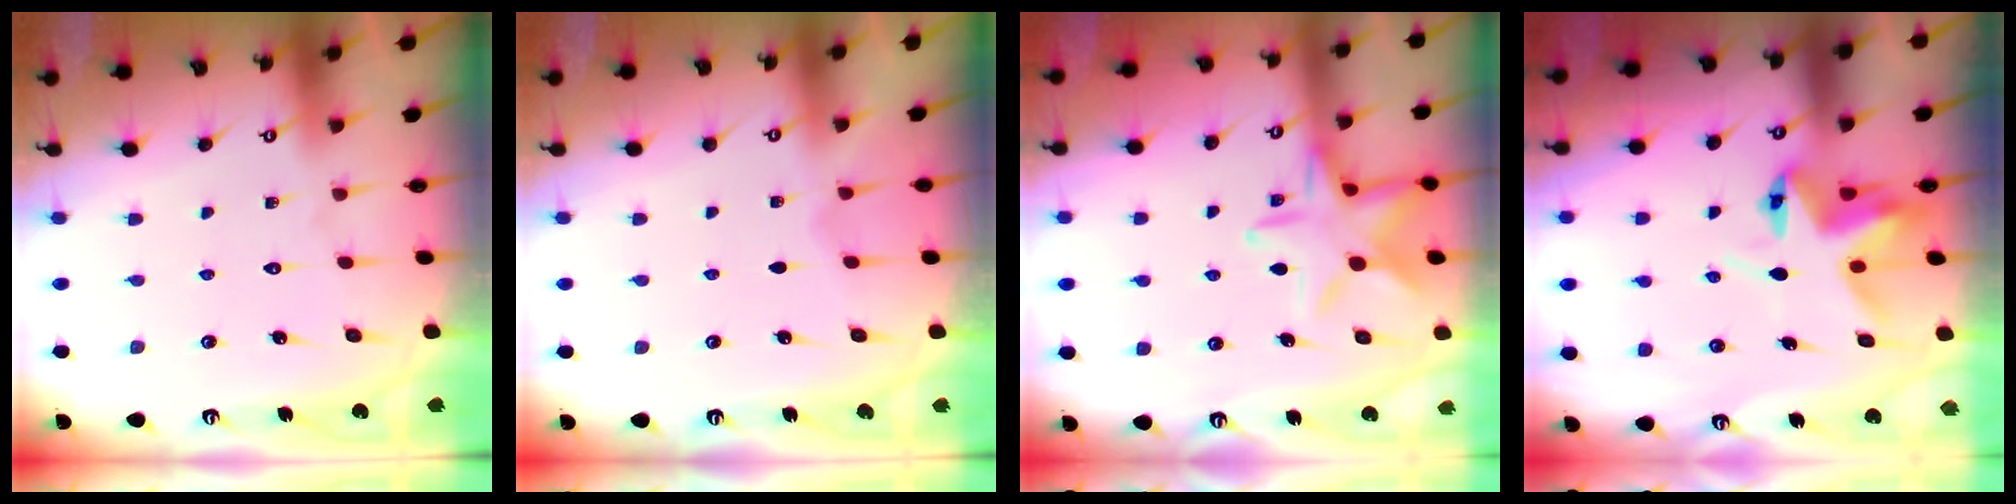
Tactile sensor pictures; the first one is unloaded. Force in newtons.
{"total": 3.8, "press": 2.9, "slide": 2.4}
{"total": 13.1, "press": 13.1, "slide": 0.8}
{"total": 7.4, "press": 7.4, "slide": 0.4}